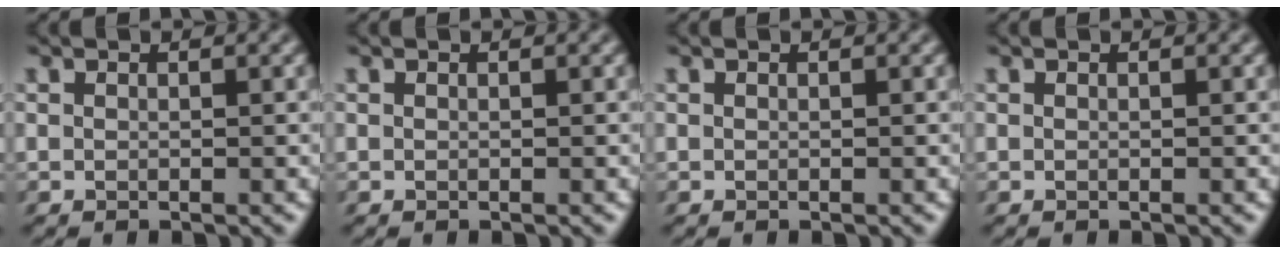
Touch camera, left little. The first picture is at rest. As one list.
[{"total": 0.0}, {"total": 0.0}, {"total": 0.0}]